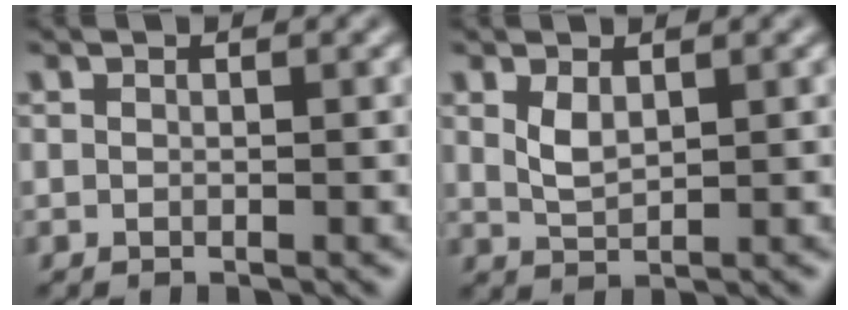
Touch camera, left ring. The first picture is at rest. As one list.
[{"total": 1.9, "force": [0.9, 0.9, 1.4], "torque": [-0.033, -0.003, 0.023]}]